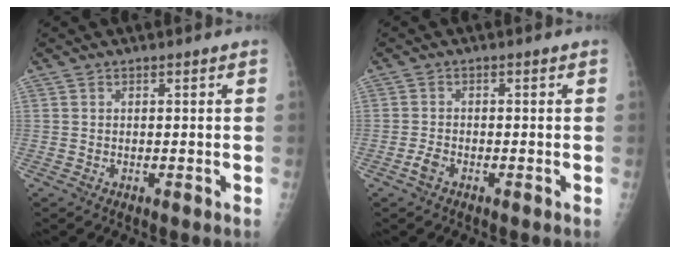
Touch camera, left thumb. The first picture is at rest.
{"total": 1.9, "force": [-1.2, 0.9, 1.2], "torque": [-0.030, 0.003, -0.025]}